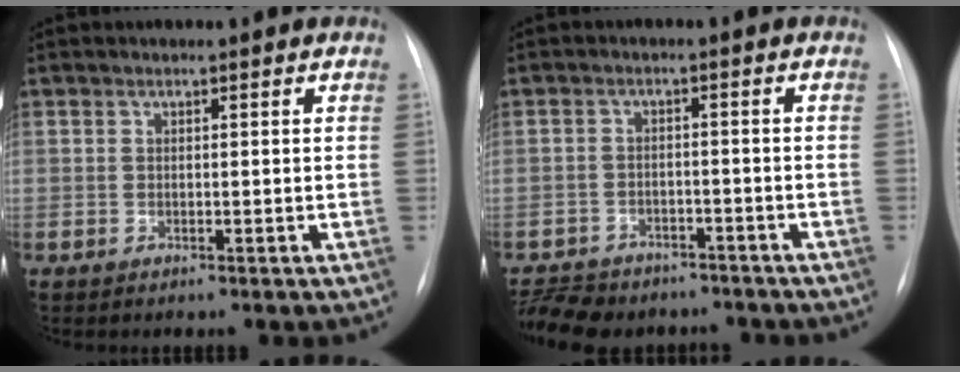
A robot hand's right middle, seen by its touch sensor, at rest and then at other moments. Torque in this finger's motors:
{"motor_torque": [0.30, -0.33, 0.06, 0.03]}